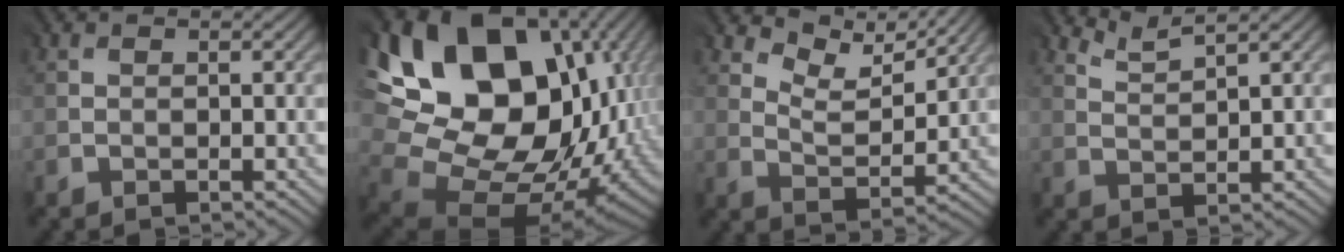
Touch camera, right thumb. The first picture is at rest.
{"total": 22.1, "force": [5.9, 16.2, 13.9], "torque": [-0.304, -0.010, 0.153]}
{"total": 6.5, "force": [5.8, 1.5, 2.4], "torque": [-0.057, -0.001, 0.108]}
{"total": 2.3, "force": [2.3, -0.4, 0.2], "torque": [-0.008, 0.000, 0.056]}